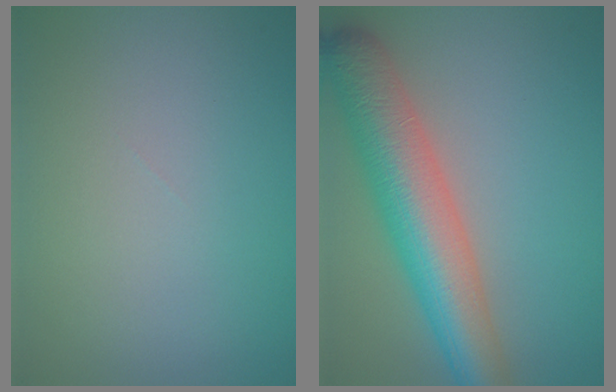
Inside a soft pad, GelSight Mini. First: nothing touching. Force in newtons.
{"total": 8.6, "press": 8.6, "slide": 0.5}